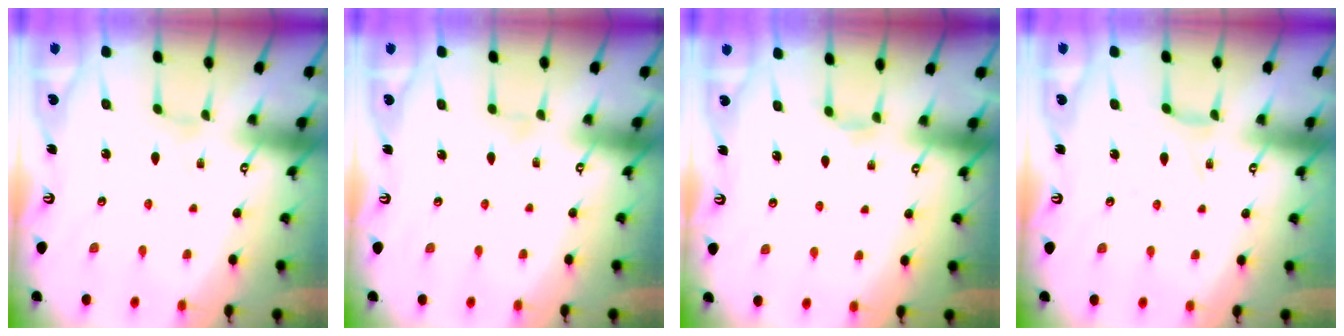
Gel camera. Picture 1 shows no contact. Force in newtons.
{"total": 0.0}
{"total": 2.6, "press": 2.6, "slide": 0.4}
{"total": 2.1, "press": 2.1, "slide": 0.5}